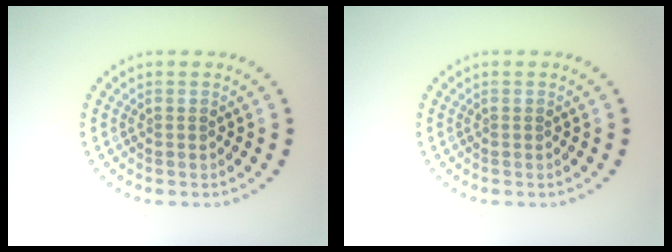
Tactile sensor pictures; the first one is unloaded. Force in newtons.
{"total": 0.0}